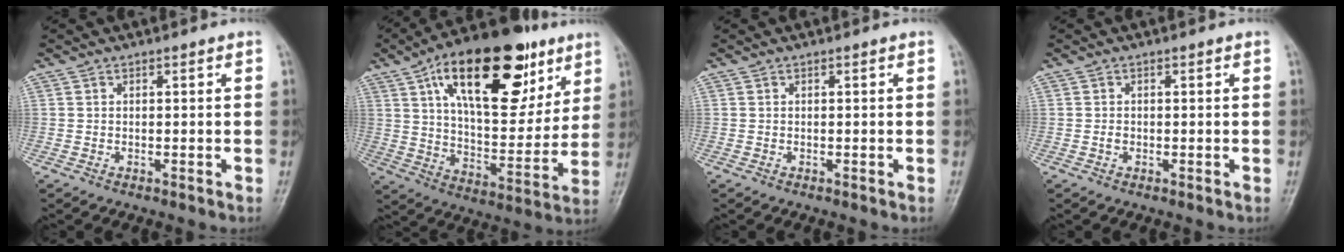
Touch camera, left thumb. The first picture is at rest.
{"total": 27.7, "force": [13.4, 13.1, 20.4], "torque": [-0.281, -0.021, 0.215]}
{"total": 0.0}
{"total": 0.8, "force": [-0.1, 0.7, 0.4], "torque": [-0.005, 0.001, -0.003]}